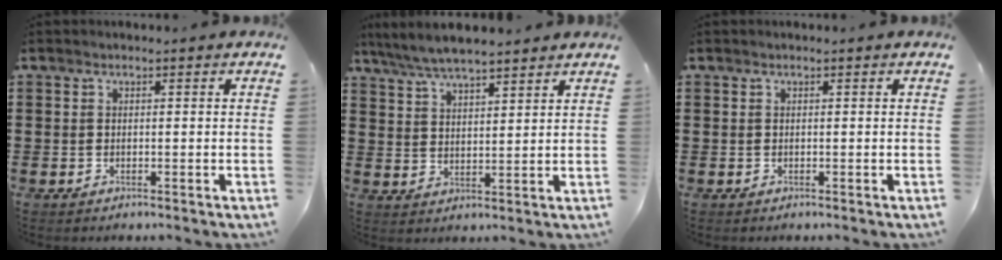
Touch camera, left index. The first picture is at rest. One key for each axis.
{"total": 5.6, "fx": 5.2, "fy": 0.8, "fz": 2.0, "tx": -0.056, "ty": -0.014, "tz": 0.095}
{"total": 0.0}